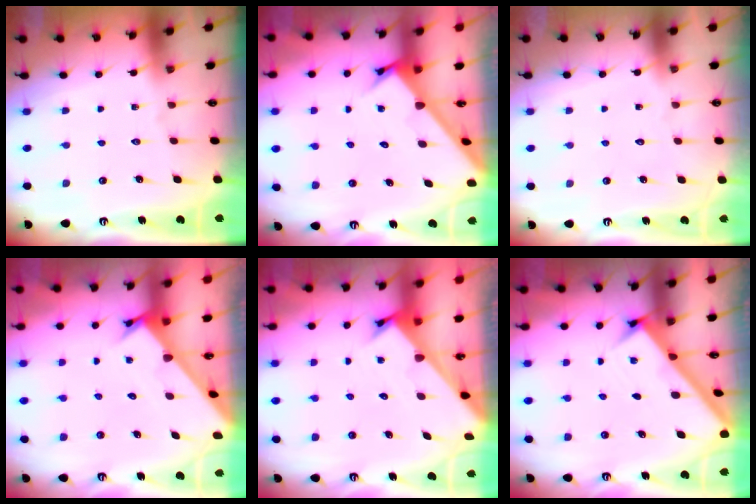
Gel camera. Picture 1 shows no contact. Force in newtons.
{"total": 2.7, "press": 2.7, "slide": 0.2}
{"total": 1.5, "press": 1.5, "slide": 0.1}
{"total": 2.4, "press": 2.4, "slide": 0.0}
{"total": 2.3, "press": 2.3, "slide": 0.2}
{"total": 2.4, "press": 2.4, "slide": 0.2}